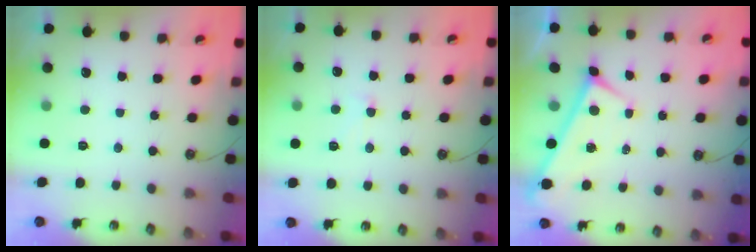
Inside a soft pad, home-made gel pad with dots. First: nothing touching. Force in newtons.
{"total": 0.6, "press": 0.4, "slide": 0.5}
{"total": 0.0}